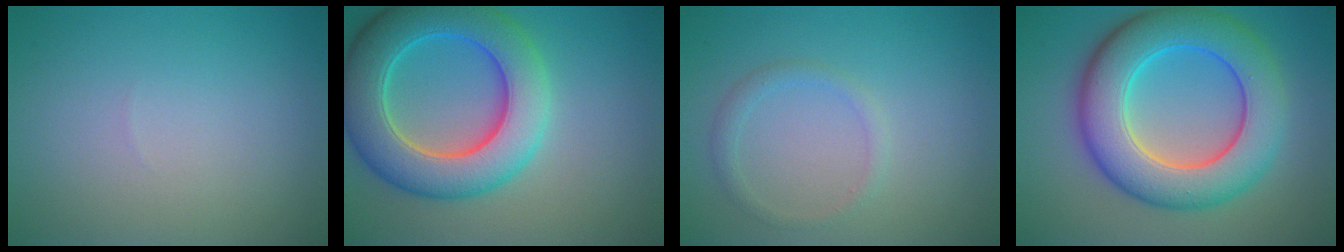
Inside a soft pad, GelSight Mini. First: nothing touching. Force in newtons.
{"total": 9.5, "press": 9.5, "slide": 0.3}
{"total": 1.4, "press": 1.4, "slide": 0.1}
{"total": 10.2, "press": 10.2, "slide": 0.2}